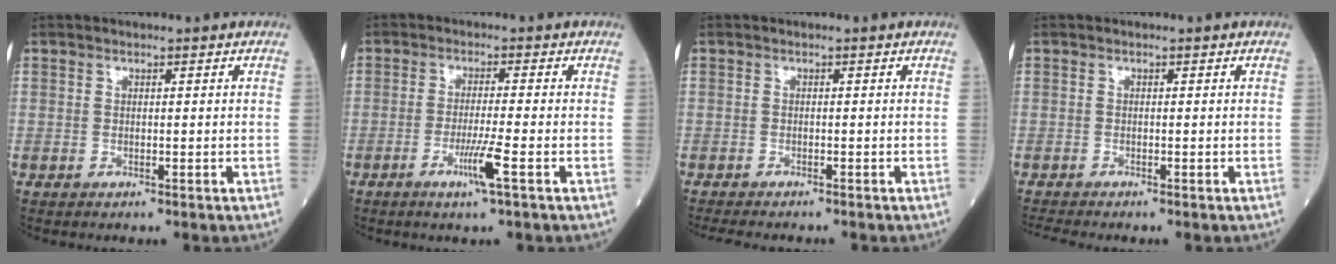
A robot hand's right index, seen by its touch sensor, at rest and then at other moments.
{"total": 4.6, "force": [-2.1, -0.8, 4.0], "torque": [-0.080, -0.011, -0.042]}
{"total": 6.0, "force": [-5.3, 0.9, 2.6], "torque": [-0.036, -0.013, -0.078]}
{"total": 1.5, "force": [-1.4, -0.5, 0.1], "torque": [-0.015, -0.011, -0.029]}